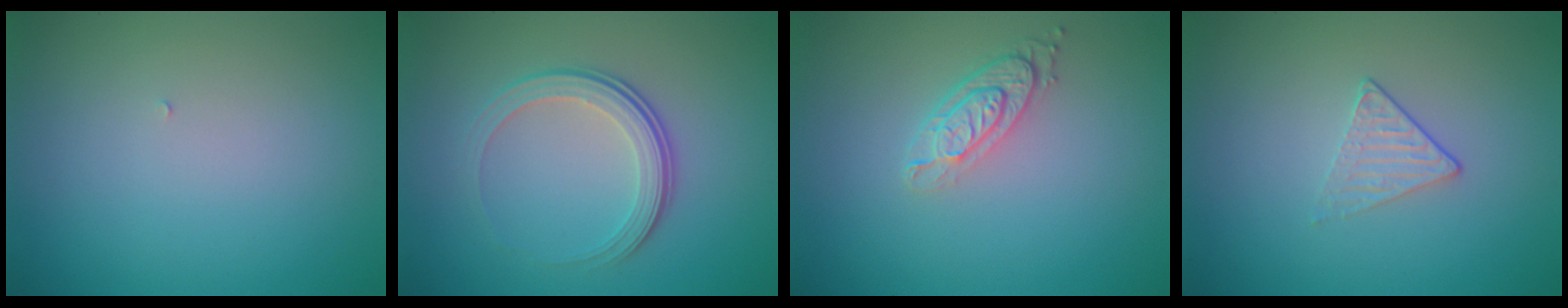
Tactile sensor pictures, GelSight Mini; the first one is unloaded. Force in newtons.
{"total": 3.6, "press": 2.5, "slide": 2.6}
{"total": 3.0, "press": 2.2, "slide": 2.1}
{"total": 1.3, "press": 0.9, "slide": 0.9}